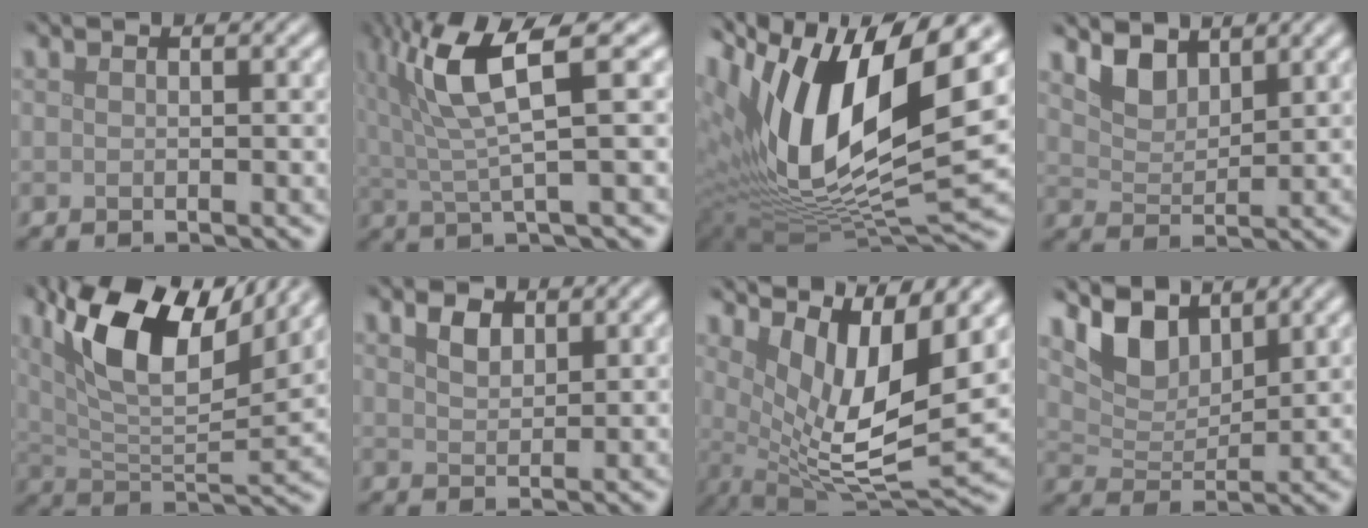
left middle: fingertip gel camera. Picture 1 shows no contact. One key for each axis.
{"total": 7.4, "fx": 2.9, "fy": 1.6, "fz": 6.6, "tx": -0.125, "ty": 0.014, "tz": 0.053}
{"total": 15.4, "fx": 4.1, "fy": 6.1, "fz": 13.5, "tx": -0.253, "ty": -0.002, "tz": 0.071}
{"total": 2.9, "fx": 2.5, "fy": 1.1, "fz": 1.0, "tx": -0.030, "ty": -0.005, "tz": 0.046}
{"total": 10.8, "fx": 5.2, "fy": 4.3, "fz": 8.5, "tx": -0.158, "ty": 0.006, "tz": 0.093}
{"total": 1.9, "fx": 1.3, "fy": 1.0, "fz": 1.0, "tx": -0.021, "ty": 0.004, "tz": 0.026}
{"total": 8.0, "fx": 3.3, "fy": 2.4, "fz": 6.9, "tx": -0.132, "ty": -0.011, "tz": 0.067}
{"total": 4.4, "fx": 3.4, "fy": 2.0, "fz": 1.9, "tx": -0.046, "ty": -0.005, "tz": 0.060}